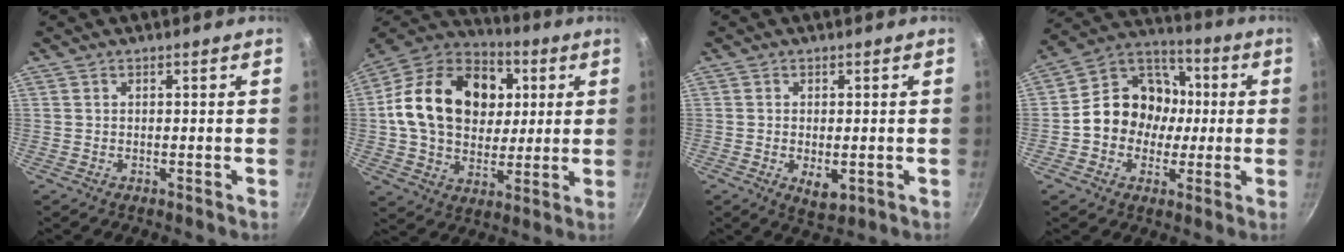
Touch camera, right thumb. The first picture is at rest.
{"total": 24.0, "force": [4.2, 17.9, 15.4], "torque": [-0.236, 0.016, 0.066]}
{"total": 4.5, "force": [-1.0, 2.4, 3.7], "torque": [-0.053, -0.010, -0.008]}
{"total": 14.8, "force": [-0.6, 12.8, 7.3], "torque": [-0.075, 0.032, -0.030]}